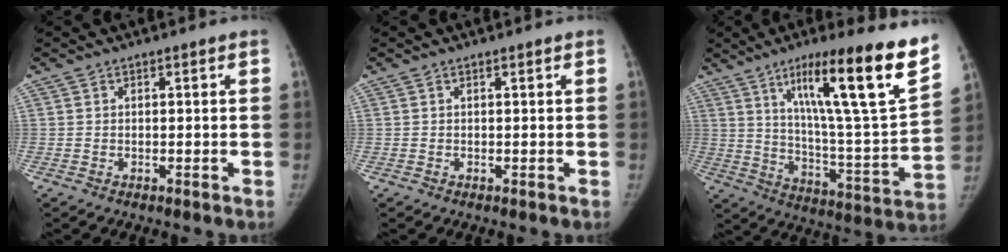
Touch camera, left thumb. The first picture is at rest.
{"total": 0.0}
{"total": 25.5, "force": [14.3, 2.8, 21.0], "torque": [-0.299, -0.052, 0.227]}